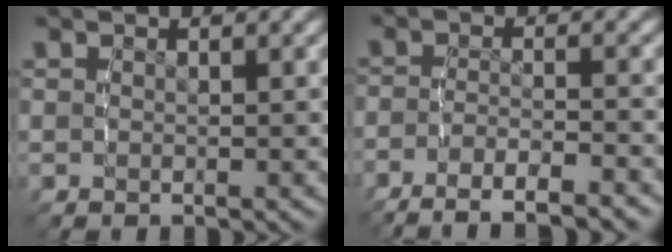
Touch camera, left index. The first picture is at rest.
{"total": 6.9, "force": [-5.9, 2.1, 2.9], "torque": [-0.050, -0.015, -0.092]}